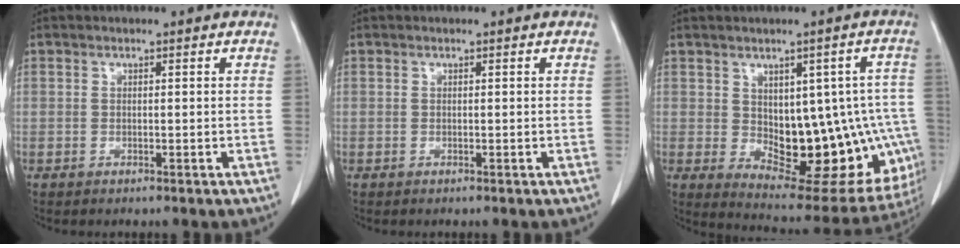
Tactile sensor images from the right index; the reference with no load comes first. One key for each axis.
{"total": 0.0}
{"total": 18.9, "fx": -2.1, "fy": 9.4, "fz": 16.2, "tx": -0.159, "ty": 0.014, "tz": 0.003}